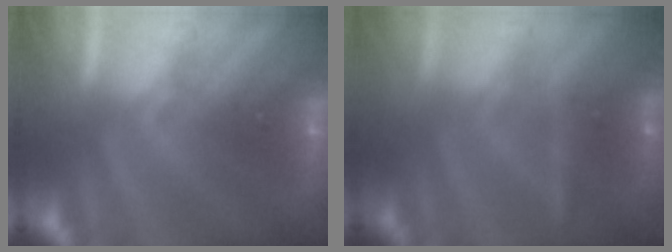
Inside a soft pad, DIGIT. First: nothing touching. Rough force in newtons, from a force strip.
{"total": 2.4}